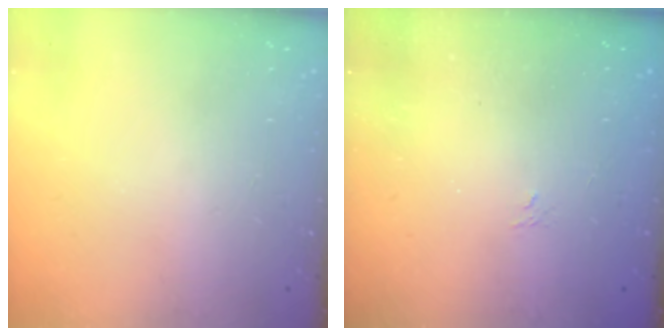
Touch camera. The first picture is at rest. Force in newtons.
{"total": 1.1, "press": 0.4, "slide": 1.1}